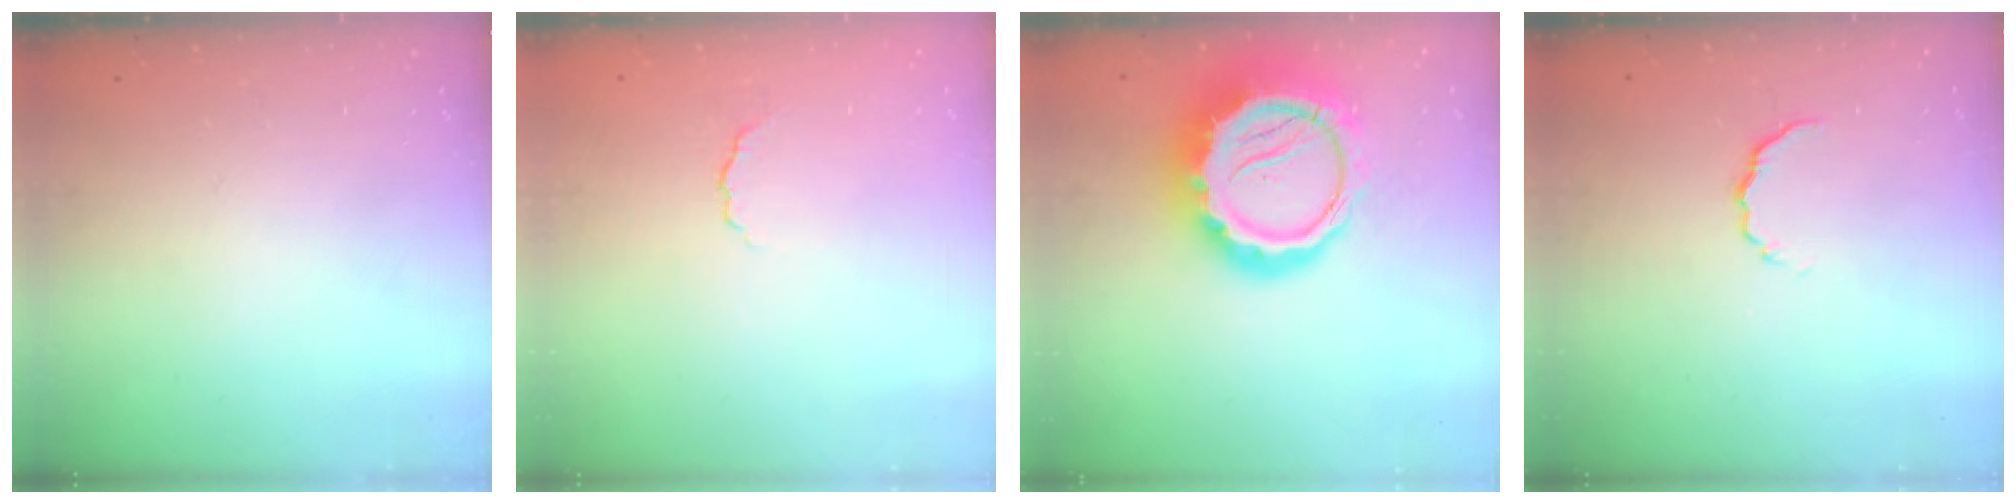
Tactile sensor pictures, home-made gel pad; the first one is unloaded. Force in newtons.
{"total": 3.4, "press": 3.3, "slide": 0.8}
{"total": 18.5, "press": 18.2, "slide": 3.7}
{"total": 4.4, "press": 4.3, "slide": 1.0}